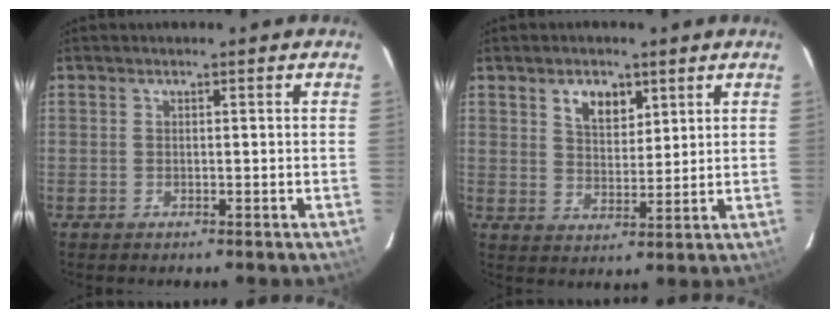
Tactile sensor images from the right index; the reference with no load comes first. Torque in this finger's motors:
{"motor_torque": [0.11, 0.30, 0.10, 0.05]}